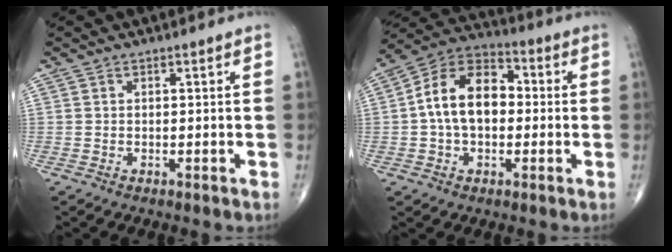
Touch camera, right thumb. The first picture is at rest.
{"total": 13.9, "force": [0.3, 9.1, 10.6], "torque": [-0.167, 0.033, -0.008]}